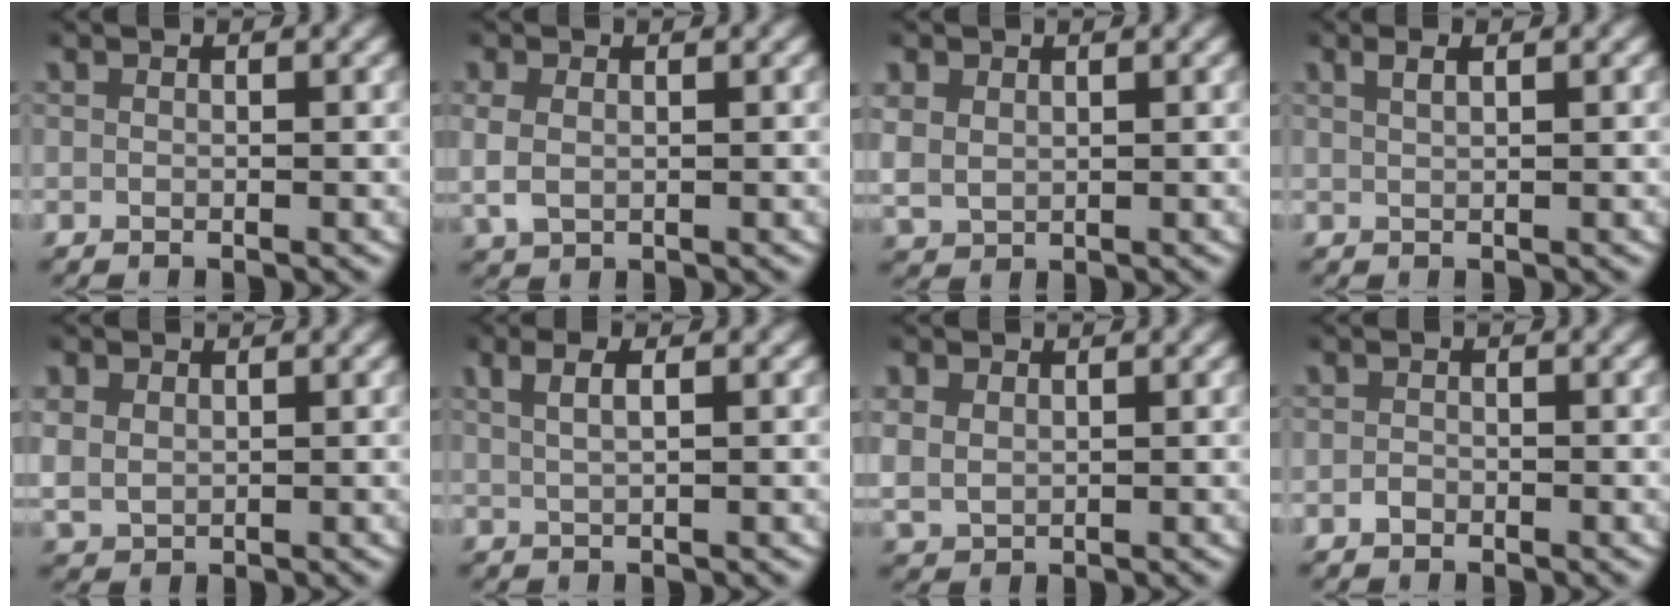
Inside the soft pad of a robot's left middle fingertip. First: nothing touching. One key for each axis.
{"total": 3.1, "fx": 0.4, "fy": 2.5, "fz": 1.8, "tx": -0.054, "ty": -0.003, "tz": 0.014}
{"total": 4.2, "fx": 1.0, "fy": 3.7, "fz": 1.8, "tx": -0.070, "ty": -0.007, "tz": 0.026}
{"total": 1.1, "fx": 0.7, "fy": 0.1, "fz": 0.9, "tx": -0.013, "ty": 0.005, "tz": 0.015}
{"total": 3.8, "fx": 0.9, "fy": 3.3, "fz": 1.6, "tx": -0.062, "ty": -0.008, "tz": 0.025}
{"total": 2.4, "fx": 1.1, "fy": 0.7, "fz": 2.0, "tx": -0.032, "ty": 0.010, "tz": 0.020}
{"total": 3.4, "fx": 1.0, "fy": 2.9, "fz": 1.5, "tx": -0.057, "ty": -0.009, "tz": 0.027}
{"total": 0.7, "fx": -0.6, "fy": 0.4, "fz": 0.2, "tx": -0.007, "ty": -0.003, "tz": -0.008}